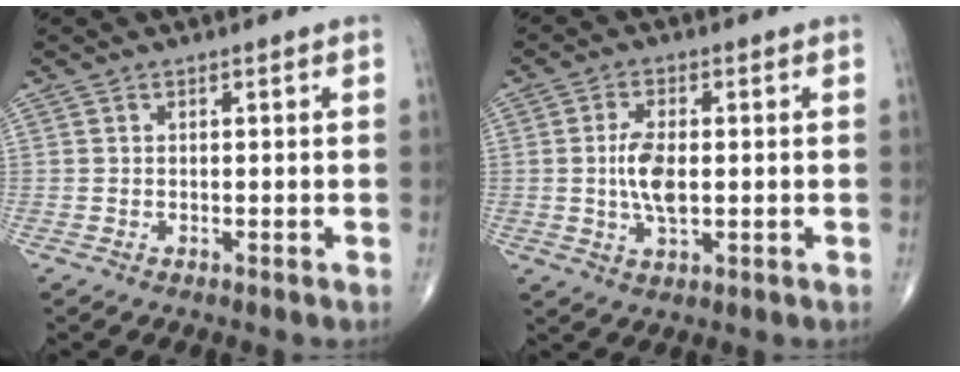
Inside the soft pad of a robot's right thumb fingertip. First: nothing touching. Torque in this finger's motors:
{"motor_torque": [1.23, 1.09, 0.86, 0.09, 0.08]}